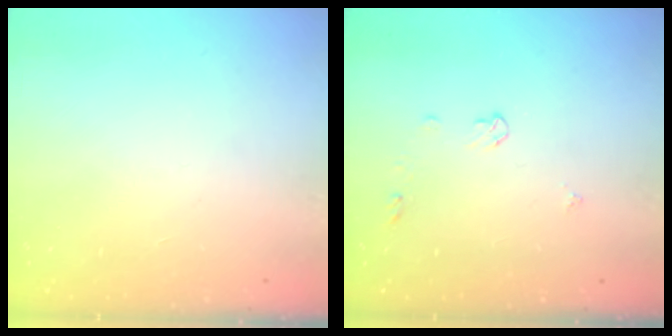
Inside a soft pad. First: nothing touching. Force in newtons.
{"total": 3.9, "press": 3.8, "slide": 0.6}